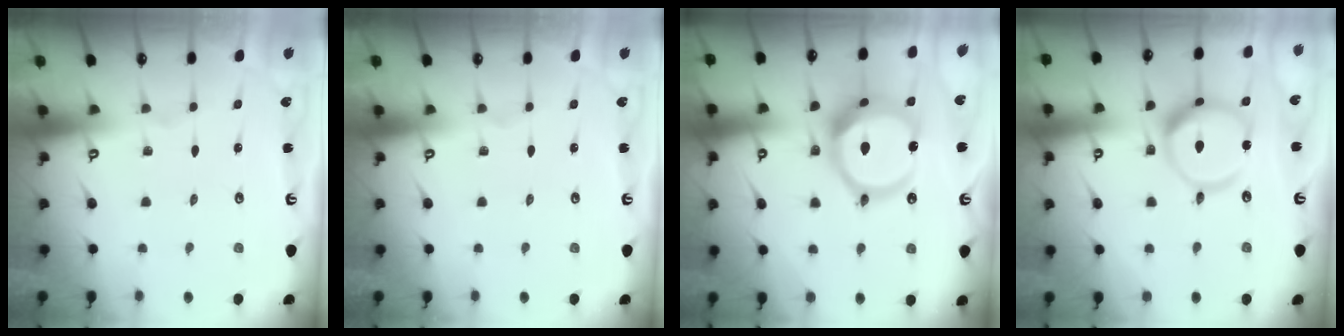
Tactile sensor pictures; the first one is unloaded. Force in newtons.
{"total": 0.0}
{"total": 17.0, "press": 16.9, "slide": 2.1}
{"total": 14.7, "press": 14.6, "slide": 1.4}